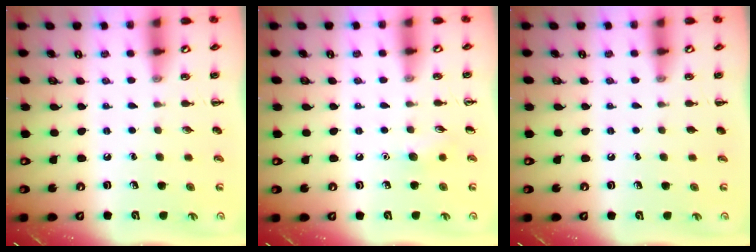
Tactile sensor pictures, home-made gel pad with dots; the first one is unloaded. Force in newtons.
{"total": 5.8, "press": 5.6, "slide": 1.7}
{"total": 0.0}